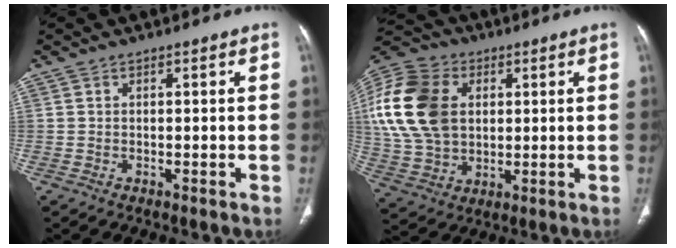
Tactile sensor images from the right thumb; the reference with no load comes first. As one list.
[{"total": 21.4, "force": [4.1, 15.4, 14.2], "torque": [-0.297, 0.004, 0.079]}]